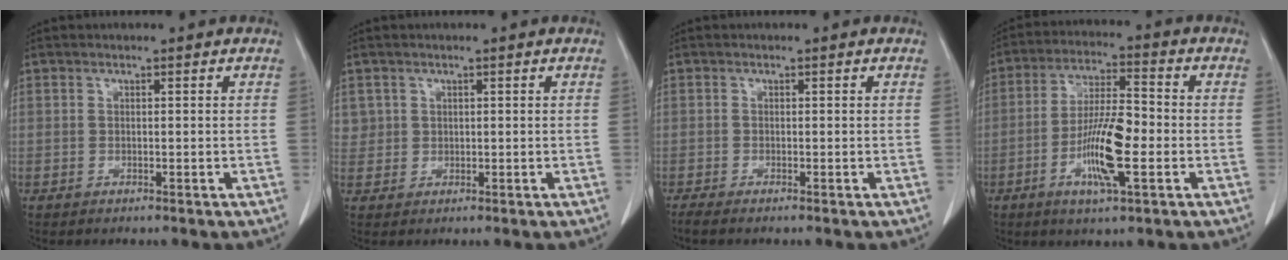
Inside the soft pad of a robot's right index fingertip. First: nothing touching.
{"total": 2.0, "force": [0.8, 1.9, 0.0], "torque": [0.015, 0.003, 0.010]}
{"total": 1.9, "force": [-1.5, 0.0, 1.1], "torque": [-0.017, -0.005, -0.024]}
{"total": 10.6, "force": [-3.1, 1.7, 10.0], "torque": [-0.190, -0.003, -0.059]}